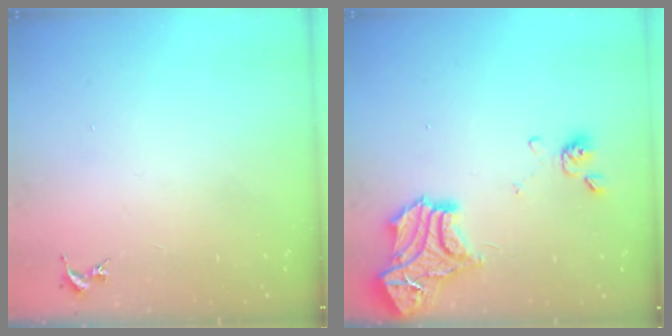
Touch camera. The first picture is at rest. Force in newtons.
{"total": 17.6, "press": 17.6, "slide": 1.7}